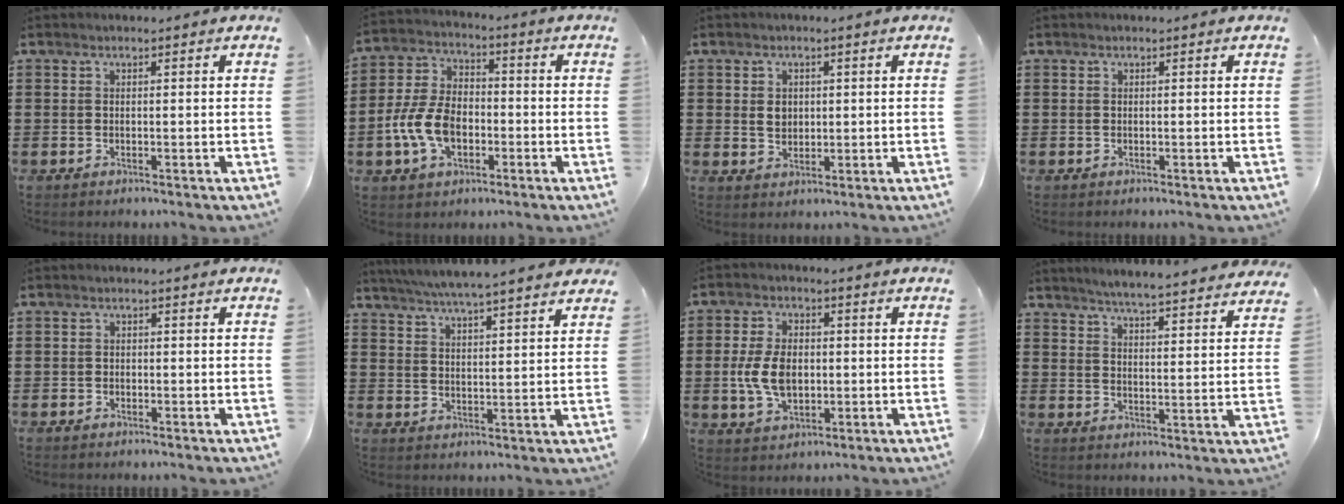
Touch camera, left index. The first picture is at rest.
{"total": 9.3, "force": [-2.9, 5.8, 6.6], "torque": [-0.170, 0.002, -0.063]}
{"total": 2.6, "force": [0.4, 2.1, 1.5], "torque": [-0.027, 0.006, 0.004]}
{"total": 0.0}
{"total": 1.0, "force": [-0.7, 0.7, 0.1], "torque": [-0.004, 0.002, -0.015]}
{"total": 5.2, "force": [4.9, -0.3, 1.7], "torque": [-0.052, -0.022, 0.085]}
{"total": 7.3, "force": [-0.5, 4.5, 5.7], "torque": [-0.136, 0.004, -0.014]}
{"total": 4.5, "force": [4.4, -0.6, 0.7], "torque": [-0.034, -0.029, 0.074]}